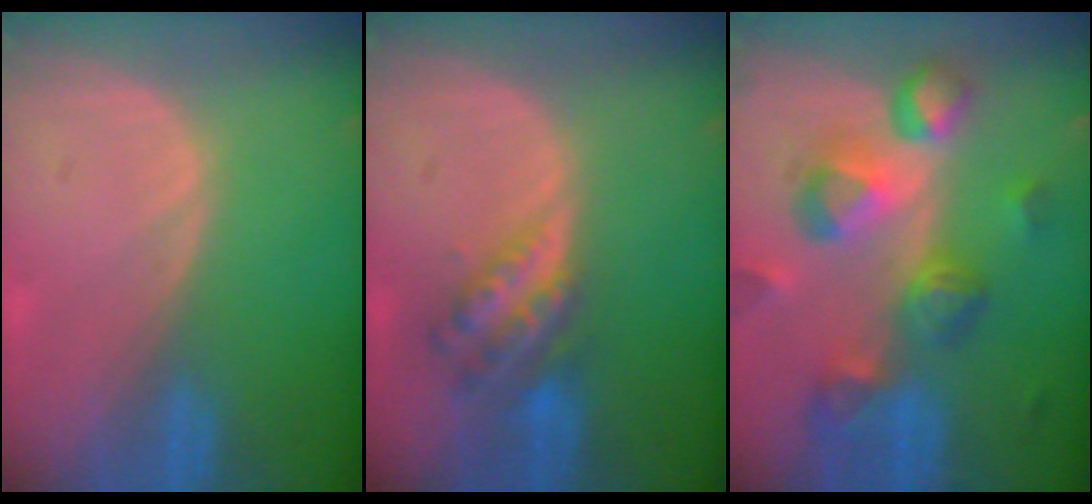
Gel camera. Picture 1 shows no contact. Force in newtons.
{"total": 6.1, "press": 5.3, "slide": 3.0}
{"total": 10.6, "press": 9.4, "slide": 4.7}